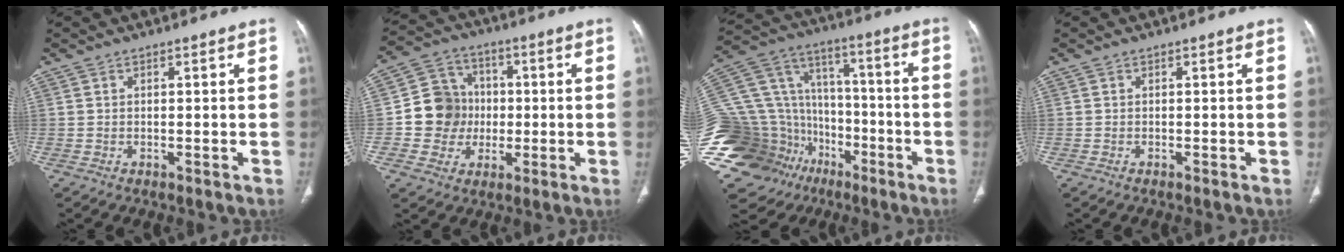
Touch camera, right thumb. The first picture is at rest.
{"total": 10.7, "force": [-0.2, 10.4, 2.4], "torque": [0.000, 0.023, -0.007]}
{"total": 36.9, "force": [-14.8, 27.8, 19.3], "torque": [-0.485, 0.083, -0.241]}
{"total": 1.0, "force": [0.3, 0.2, -0.9], "torque": [0.017, 0.001, 0.004]}